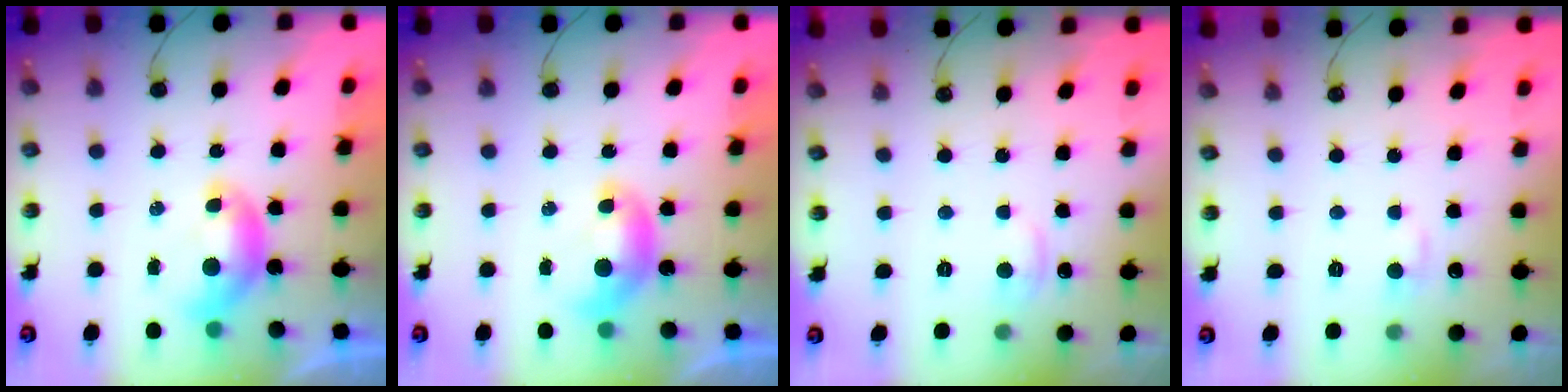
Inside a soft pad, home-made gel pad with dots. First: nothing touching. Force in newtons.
{"total": 0.0}
{"total": 1.4, "press": 1.1, "slide": 0.8}
{"total": 1.7, "press": 1.6, "slide": 0.6}